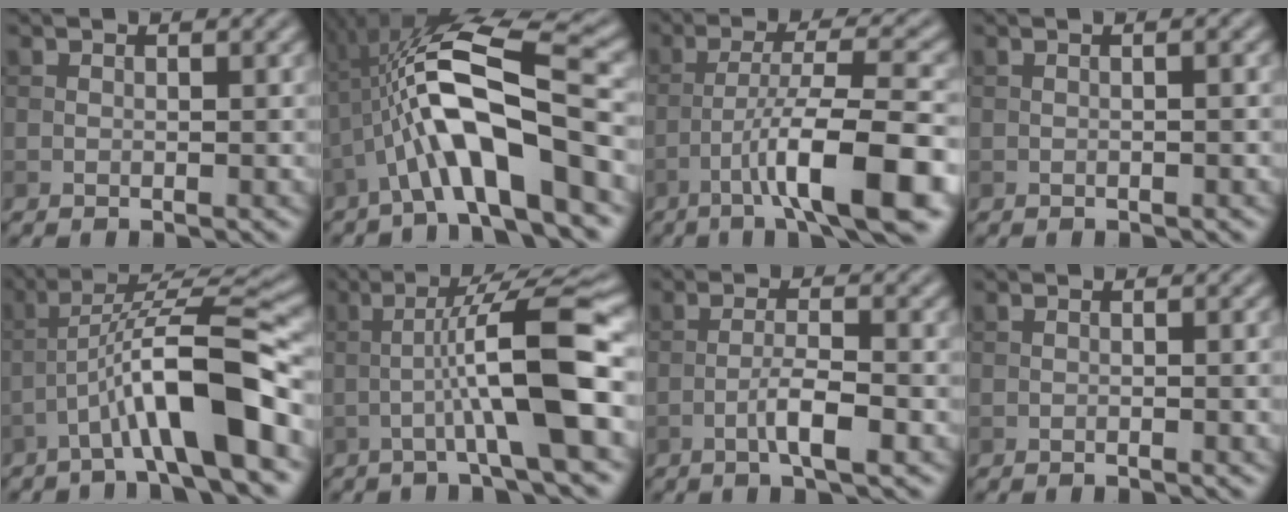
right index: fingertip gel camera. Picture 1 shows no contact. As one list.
[{"total": 10.0, "force": [-2.6, 2.4, 9.3], "torque": [-0.161, 0.022, -0.049]}, {"total": 10.5, "force": [-4.7, 1.8, 9.2], "torque": [-0.140, 0.017, -0.075]}, {"total": 1.2, "force": [0.2, 0.4, 1.2], "torque": [-0.014, -0.002, -0.005]}, {"total": 9.2, "force": [-3.8, 1.4, 8.2], "torque": [-0.131, 0.028, -0.064]}, {"total": 8.1, "force": [-1.7, 0.5, 7.9], "torque": [-0.130, 0.023, -0.030]}, {"total": 3.5, "force": [-1.5, 0.5, 3.1], "torque": [-0.056, 0.008, -0.033]}, {"total": 1.5, "force": [-0.4, 0.4, 1.4], "torque": [-0.019, -0.002, -0.008]}]